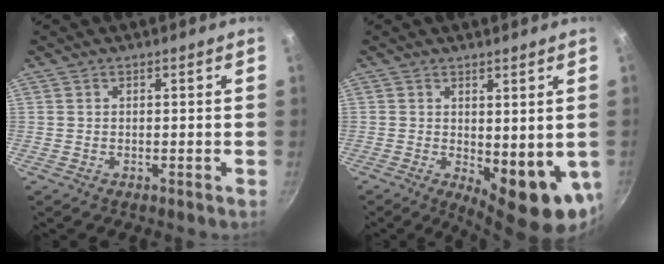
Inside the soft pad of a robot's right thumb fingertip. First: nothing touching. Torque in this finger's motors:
{"motor_torque": [-0.02, 1.09, 0.83, 0.56, 0.07]}